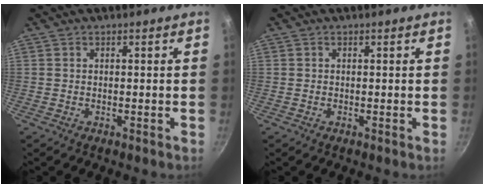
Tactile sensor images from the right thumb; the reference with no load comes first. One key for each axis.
{"total": 0.0}